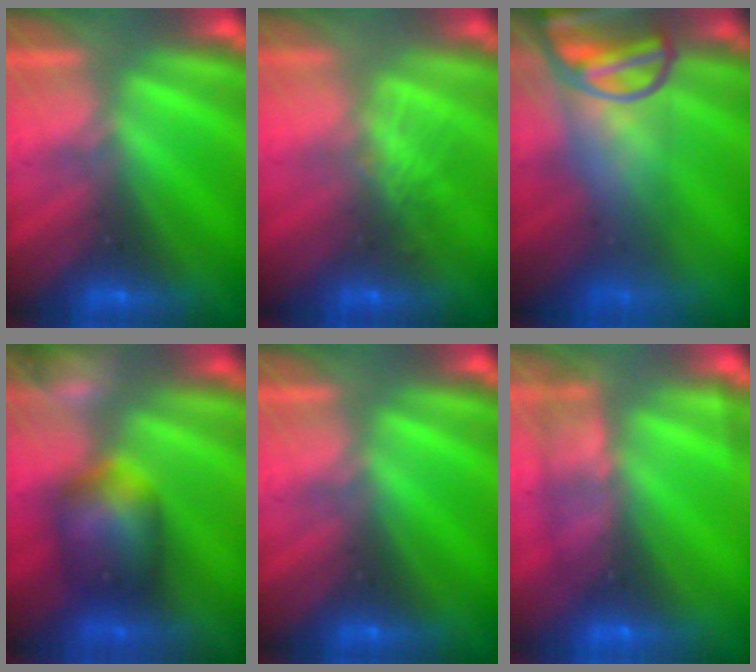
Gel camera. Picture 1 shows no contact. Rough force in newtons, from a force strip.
{"total": 2.7}
{"total": 9.6}
{"total": 6.0}
{"total": 0.0}
{"total": 2.4}